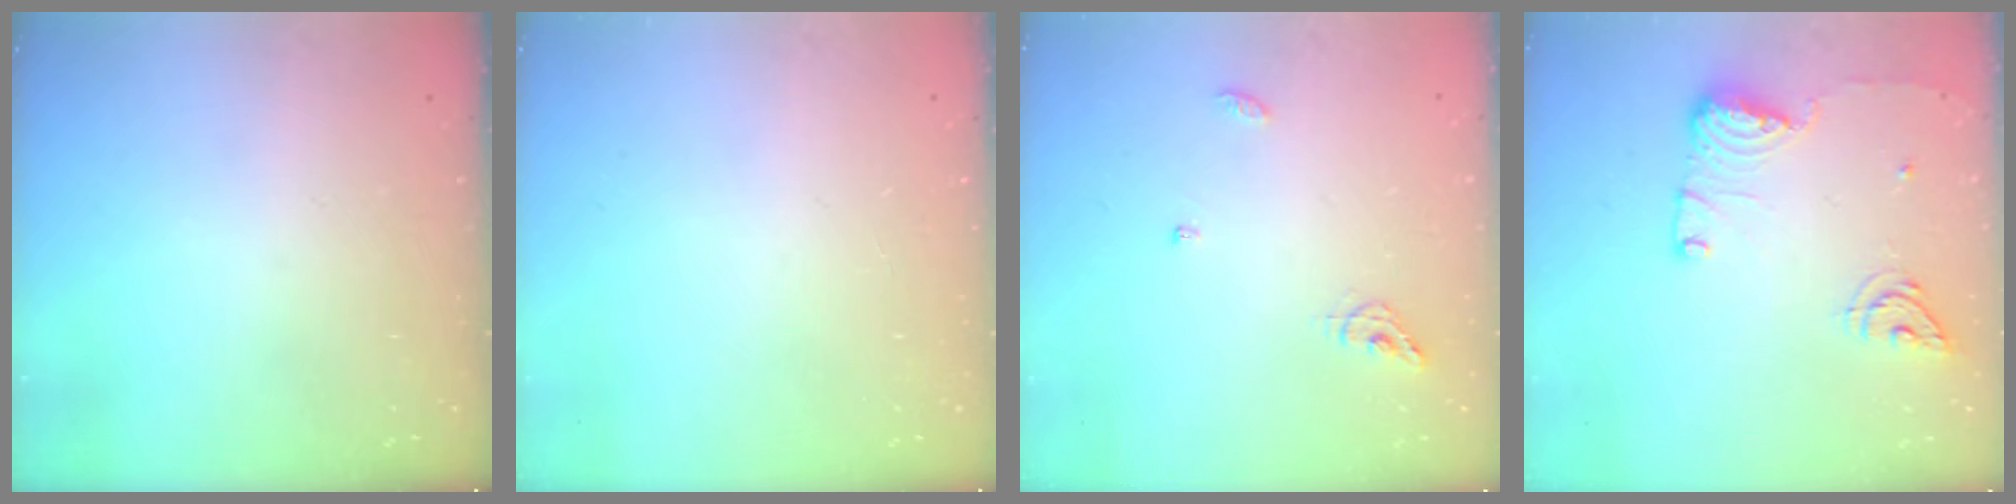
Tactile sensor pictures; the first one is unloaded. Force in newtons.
{"total": 0.0}
{"total": 7.0, "press": 6.9, "slide": 0.8}
{"total": 14.0, "press": 13.8, "slide": 2.7}